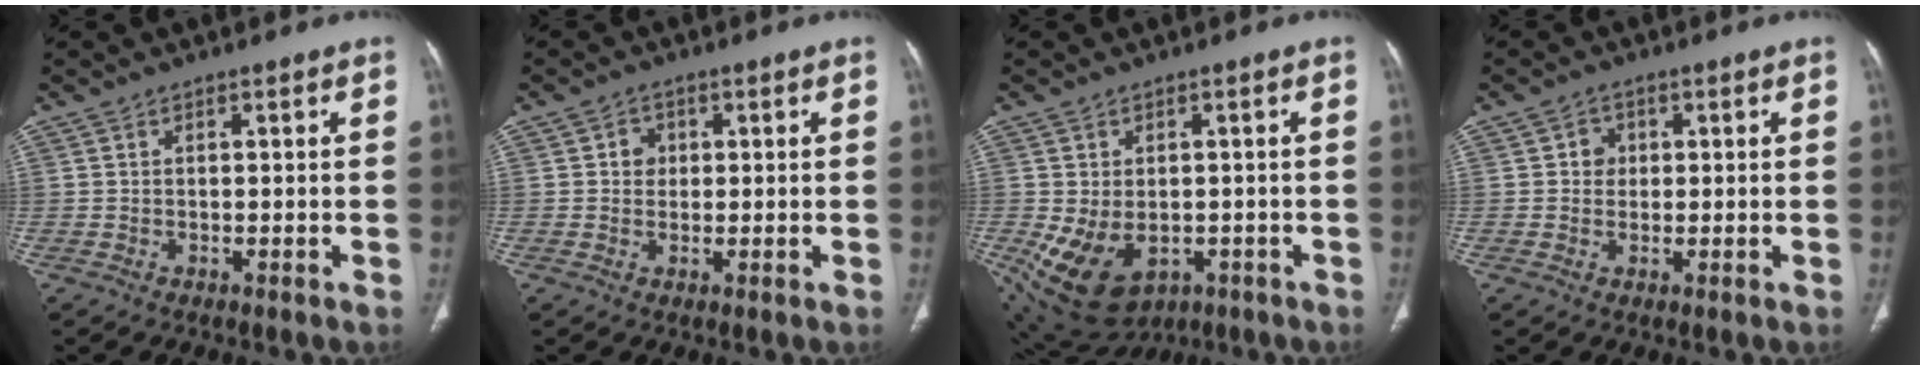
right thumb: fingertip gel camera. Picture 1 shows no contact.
{"total": 2.6, "force": [0.5, 2.3, 1.0], "torque": [0.000, 0.003, 0.005]}
{"total": 12.7, "force": [-3.6, 9.0, 8.3], "torque": [-0.142, 0.002, -0.029]}
{"total": 2.6, "force": [0.4, 2.4, 0.9], "torque": [0.002, 0.004, 0.003]}